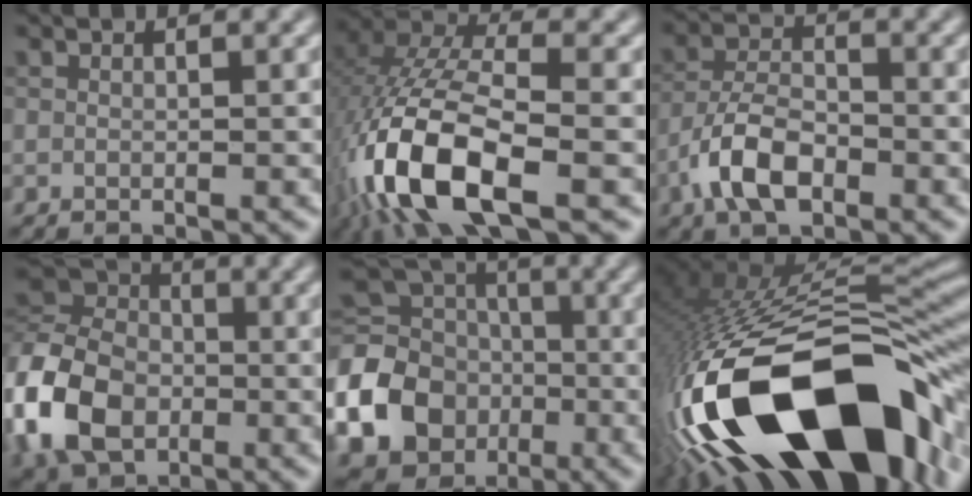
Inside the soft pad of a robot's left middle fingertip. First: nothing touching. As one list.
[{"total": 12.4, "force": [-5.1, 5.1, 10.1], "torque": [-0.222, -0.003, -0.100]}, {"total": 5.3, "force": [-2.6, 2.7, 3.7], "torque": [-0.071, 0.006, -0.058]}, {"total": 9.7, "force": [-3.3, 7.0, 5.7], "torque": [-0.132, 0.001, -0.082]}, {"total": 13.4, "force": [-4.5, 11.3, 5.6], "torque": [-0.143, -0.027, -0.112]}, {"total": 20.0, "force": [-7.7, 9.1, 16.1], "torque": [-0.318, -0.030, -0.107]}]